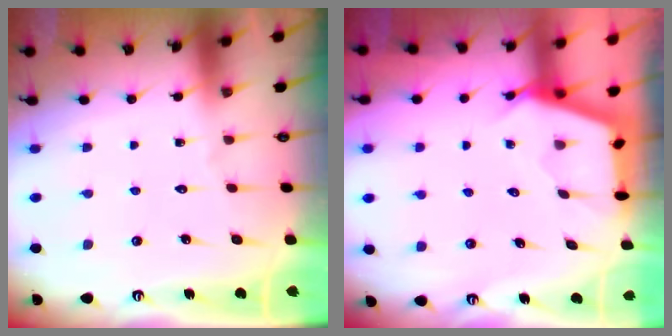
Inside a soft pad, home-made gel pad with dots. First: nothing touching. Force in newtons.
{"total": 2.7, "press": 2.7, "slide": 0.4}